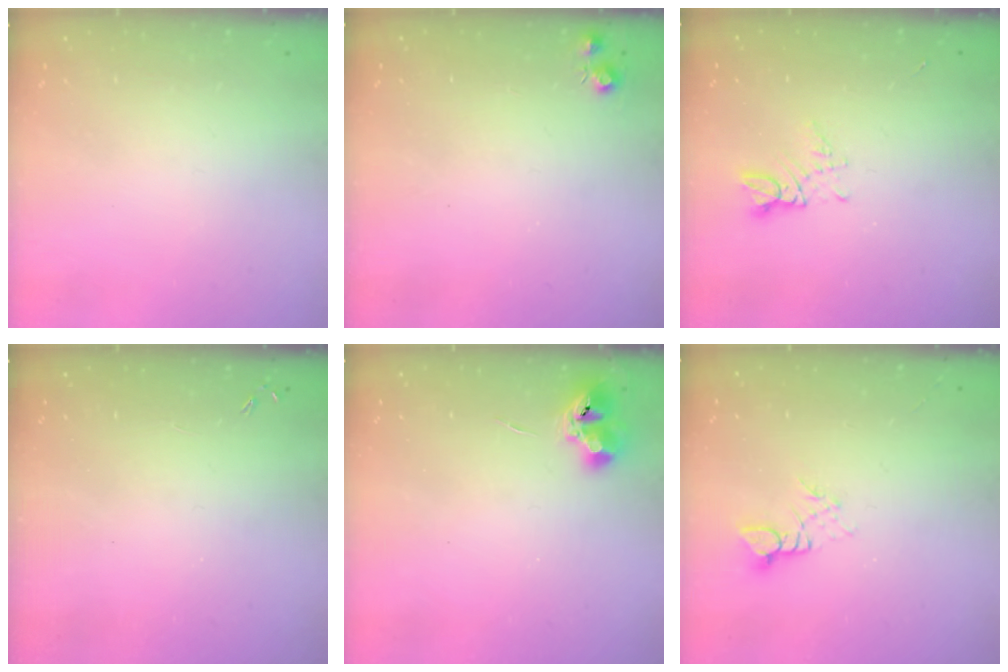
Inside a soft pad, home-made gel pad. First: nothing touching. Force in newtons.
{"total": 5.5, "press": 5.5, "slide": 0.8}
{"total": 3.0, "press": 3.0, "slide": 0.3}
{"total": 0.0}
{"total": 7.7, "press": 7.6, "slide": 1.1}
{"total": 3.4, "press": 3.4, "slide": 0.3}